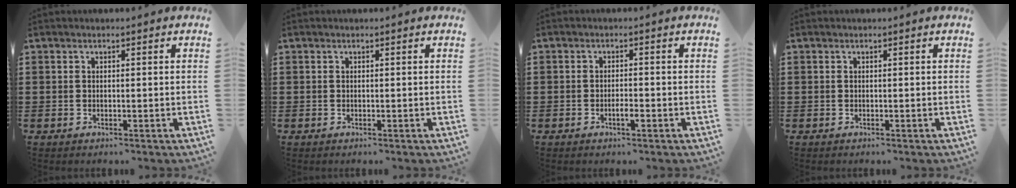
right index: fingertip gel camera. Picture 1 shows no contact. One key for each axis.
{"total": 0.0}
{"total": 1.8, "fx": -0.9, "fy": 0.5, "fz": 1.4, "tx": -0.027, "ty": -0.001, "tz": -0.016}
{"total": 0.0}